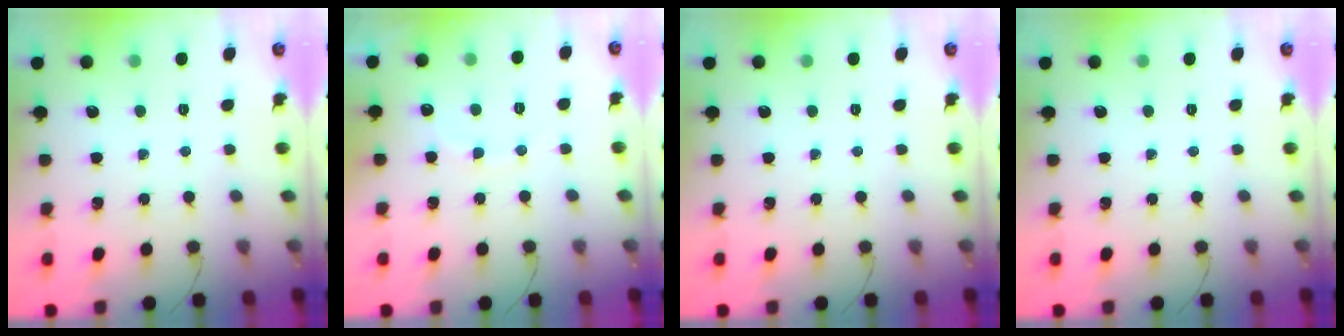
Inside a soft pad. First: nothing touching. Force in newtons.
{"total": 7.1, "press": 7.0, "slide": 1.5}
{"total": 0.0}
{"total": 0.0}